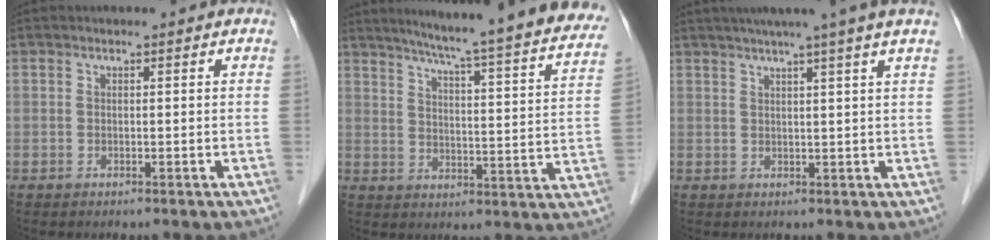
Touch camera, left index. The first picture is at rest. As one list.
[{"total": 26.8, "force": [24.1, 0.8, 11.8], "torque": [-0.172, -0.067, 0.291]}, {"total": 8.3, "force": [6.4, -1.8, 5.1], "torque": [-0.068, 0.021, 0.074]}]